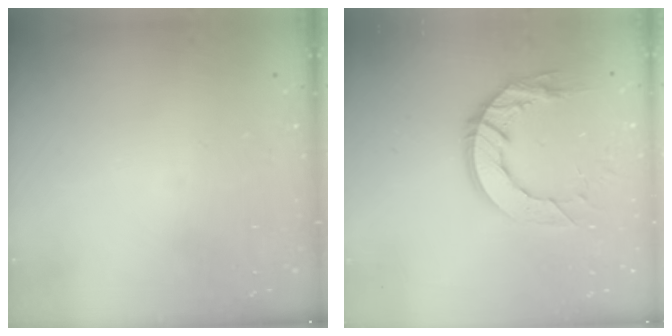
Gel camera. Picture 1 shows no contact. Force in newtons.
{"total": 12.1, "press": 12.1, "slide": 0.8}